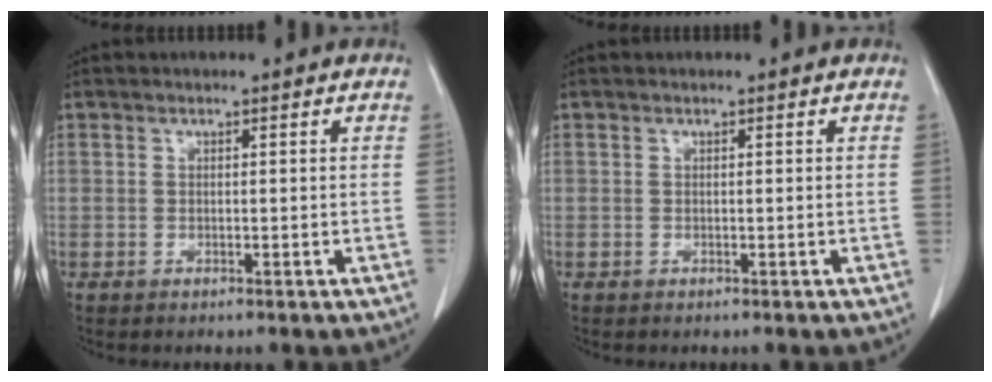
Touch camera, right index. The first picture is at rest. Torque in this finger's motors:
{"motor_torque": [0.00, 0.00, 0.00, 0.00]}